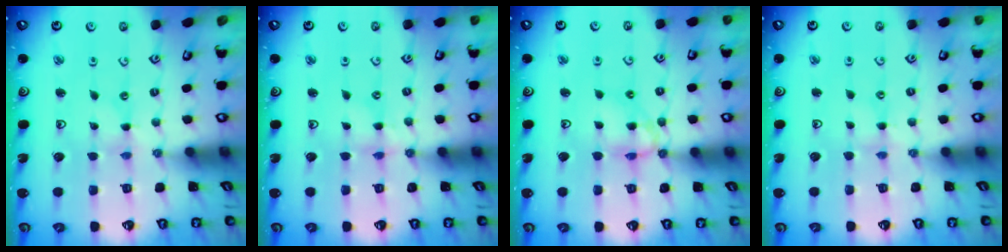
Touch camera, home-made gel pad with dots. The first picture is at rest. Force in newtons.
{"total": 1.1, "press": 1.1, "slide": 0.1}
{"total": 9.5, "press": 9.5, "slide": 0.7}
{"total": 2.5, "press": 2.5, "slide": 0.4}